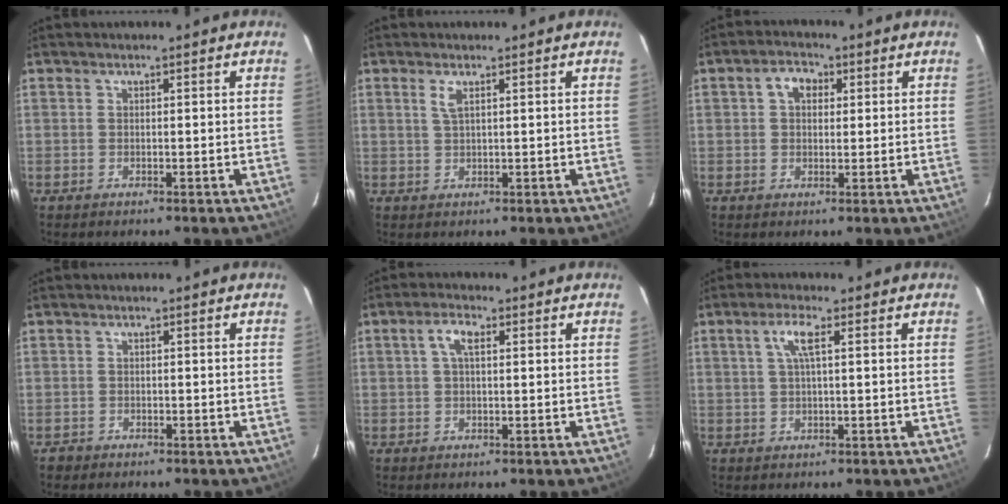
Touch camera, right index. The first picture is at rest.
{"total": 1.7, "force": [0.9, 0.3, 1.4], "torque": [-0.029, 0.000, 0.019]}
{"total": 4.0, "force": [1.1, 3.0, 2.4], "torque": [-0.040, 0.016, 0.019]}
{"total": 1.4, "force": [-0.8, 1.1, -0.1], "torque": [-0.002, 0.006, -0.012]}
{"total": 3.3, "force": [0.9, 1.4, 2.9], "torque": [-0.058, 0.011, 0.017]}
{"total": 3.7, "force": [1.1, 0.4, 3.5], "torque": [-0.072, 0.005, 0.022]}